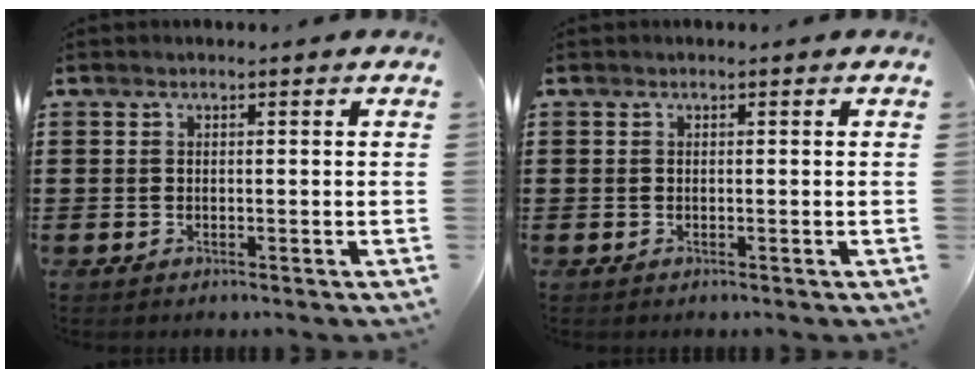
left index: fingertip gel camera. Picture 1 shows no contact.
{"total": 0.0}